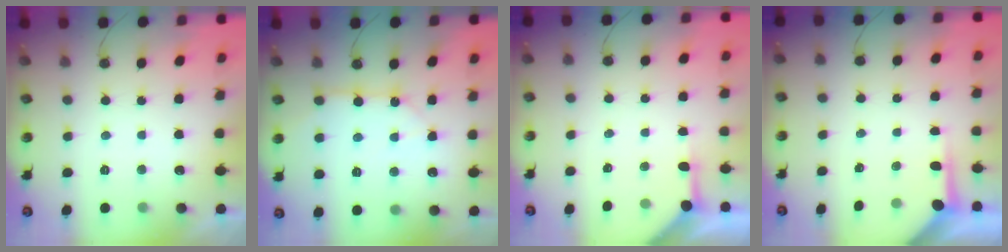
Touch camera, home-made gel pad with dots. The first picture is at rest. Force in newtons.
{"total": 10.1, "press": 10.0, "slide": 1.0}
{"total": 3.8, "press": 3.8, "slide": 0.5}
{"total": 3.8, "press": 3.8, "slide": 0.2}